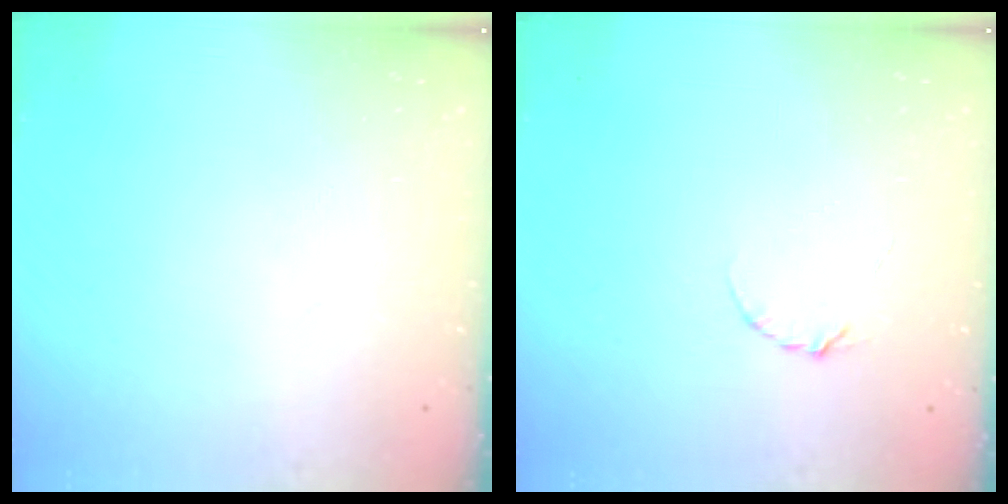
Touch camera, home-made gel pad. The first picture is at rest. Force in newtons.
{"total": 2.3, "press": 2.3, "slide": 0.4}